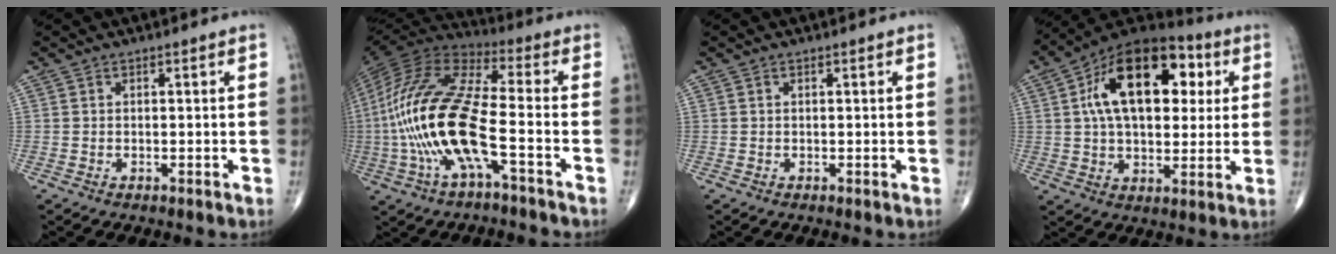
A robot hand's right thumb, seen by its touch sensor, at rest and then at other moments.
{"total": 21.7, "force": [-4.9, 6.8, 20.0], "torque": [-0.443, 0.031, -0.091]}
{"total": 0.0}
{"total": 21.9, "force": [5.5, 12.6, 17.1], "torque": [-0.241, 0.013, 0.079]}